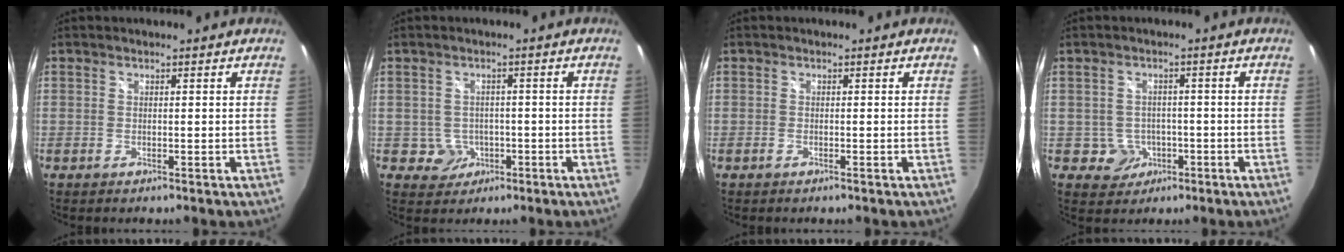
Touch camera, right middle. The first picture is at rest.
{"total": 3.5, "force": [-1.1, 3.3, 0.6], "torque": [-0.019, 0.007, -0.009]}
{"total": 0.7, "force": [-0.5, -0.2, 0.4], "torque": [-0.006, -0.001, -0.011]}
{"total": 4.1, "force": [-1.4, 3.8, 0.7], "torque": [-0.024, 0.009, -0.014]}